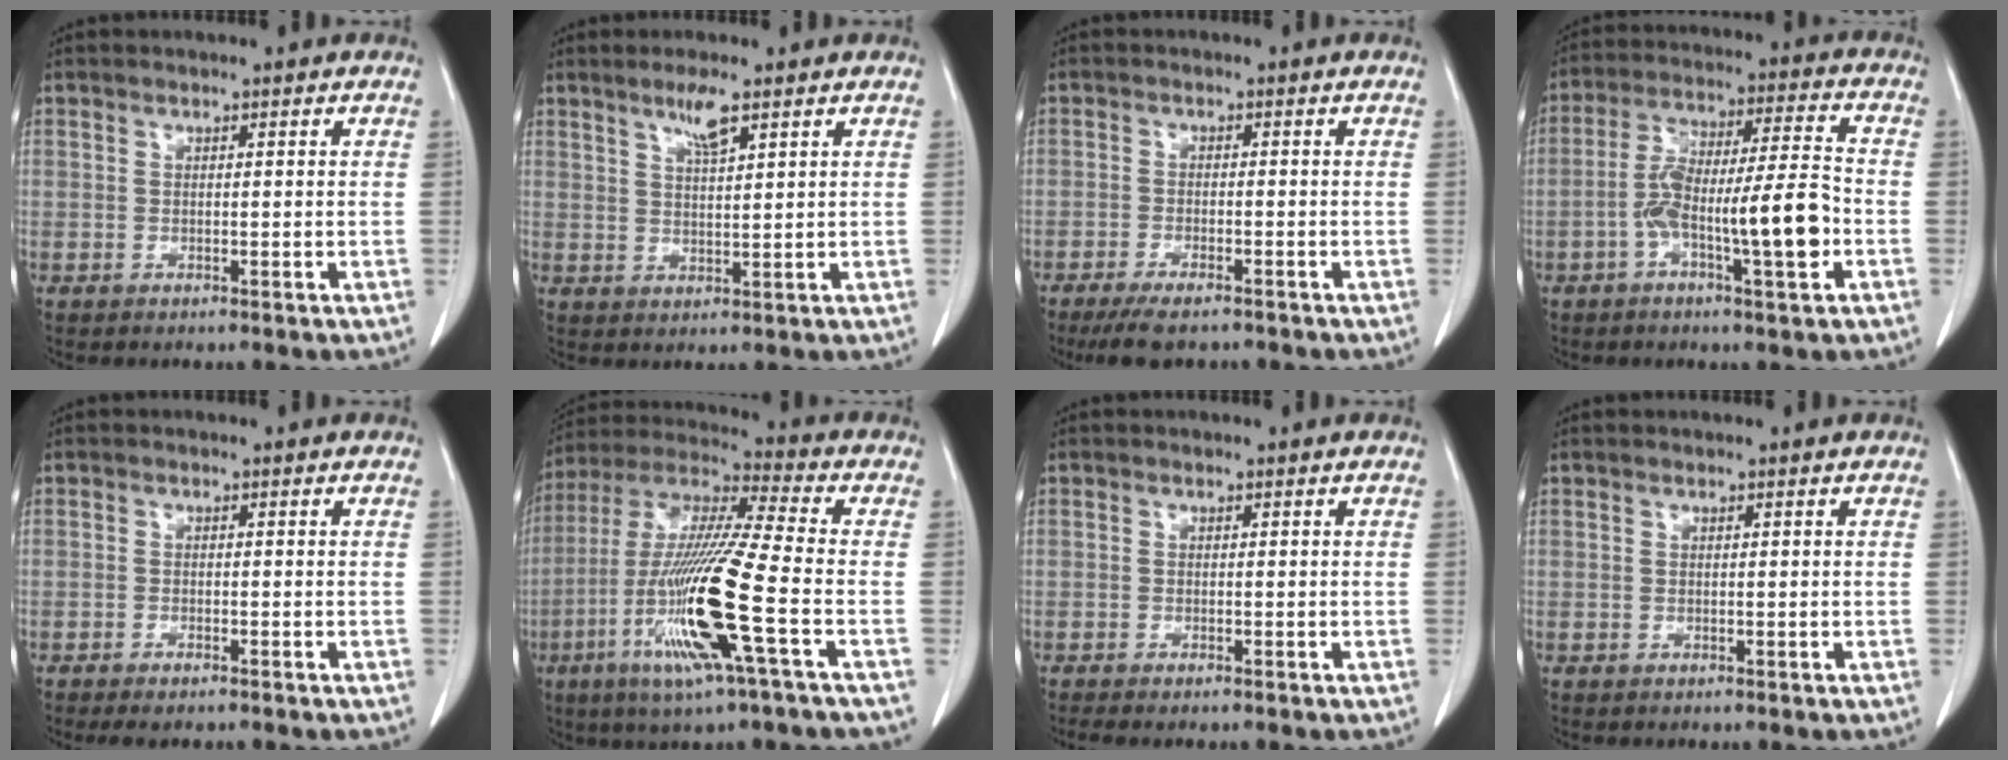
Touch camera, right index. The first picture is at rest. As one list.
[{"total": 3.7, "force": [2.5, 0.2, 2.8], "torque": [-0.053, -0.003, 0.047]}, {"total": 6.2, "force": [-5.1, 1.5, 3.4], "torque": [-0.054, -0.012, -0.083]}, {"total": 12.9, "force": [-3.9, 1.5, 12.2], "torque": [-0.214, 0.017, -0.067]}, {"total": 2.7, "force": [-2.2, 0.7, 1.3], "torque": [-0.018, -0.005, -0.032]}, {"total": 17.9, "force": [-5.7, -0.4, 16.9], "torque": [-0.351, -0.020, -0.117]}, {"total": 2.6, "force": [-2.2, 0.2, 1.3], "torque": [-0.015, -0.005, -0.030]}, {"total": 0.0}]